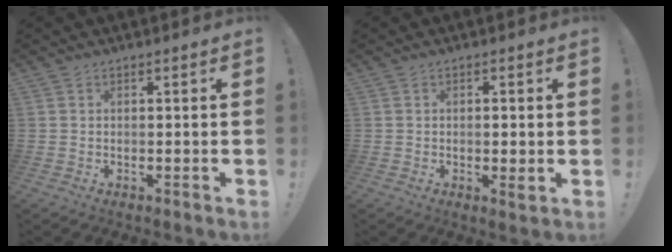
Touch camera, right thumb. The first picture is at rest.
{"total": 2.2, "force": [-0.1, 0.4, 2.2], "torque": [-0.027, -0.003, -0.004]}